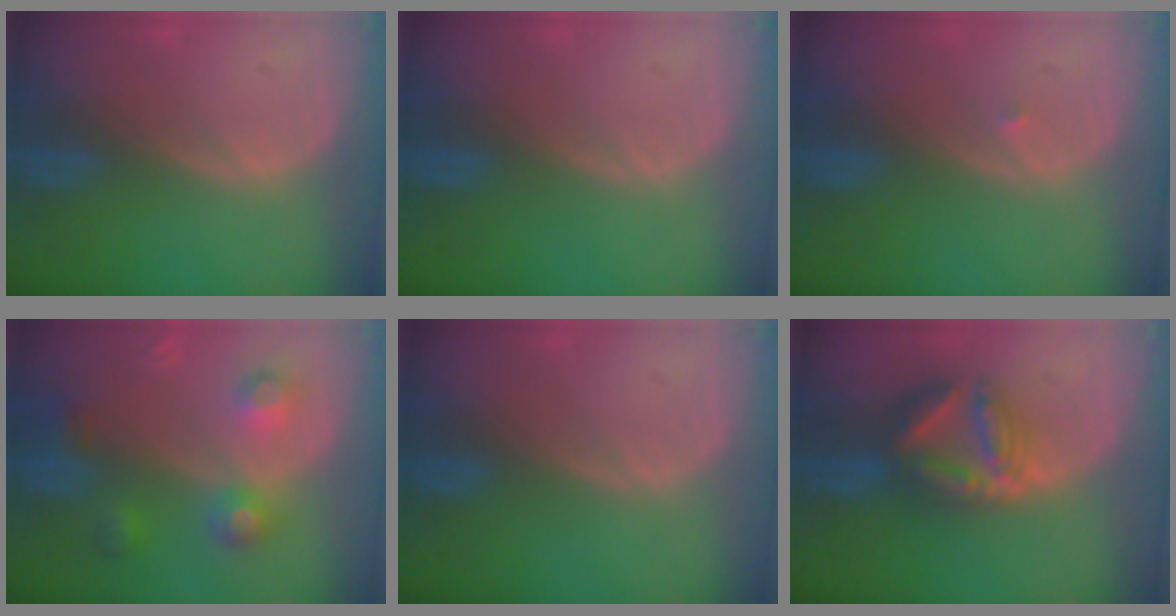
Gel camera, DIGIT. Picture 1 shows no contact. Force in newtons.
{"total": 0.0}
{"total": 0.5, "press": 0.4, "slide": 0.3}
{"total": 5.6, "press": 5.6, "slide": 0.4}
{"total": 0.0}
{"total": 6.9, "press": 6.8, "slide": 0.4}